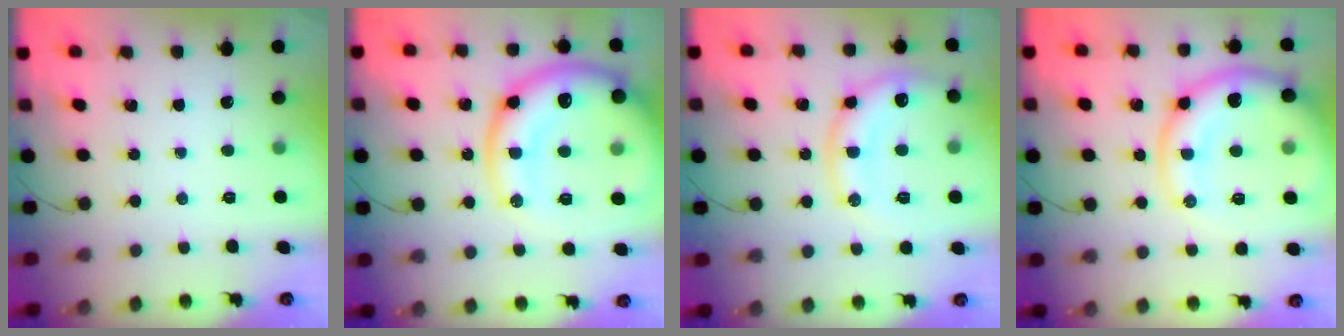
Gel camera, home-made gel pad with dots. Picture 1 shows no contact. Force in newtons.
{"total": 25.1, "press": 24.8, "slide": 3.9}
{"total": 14.9, "press": 14.9, "slide": 1.1}
{"total": 15.8, "press": 15.6, "slide": 2.6}